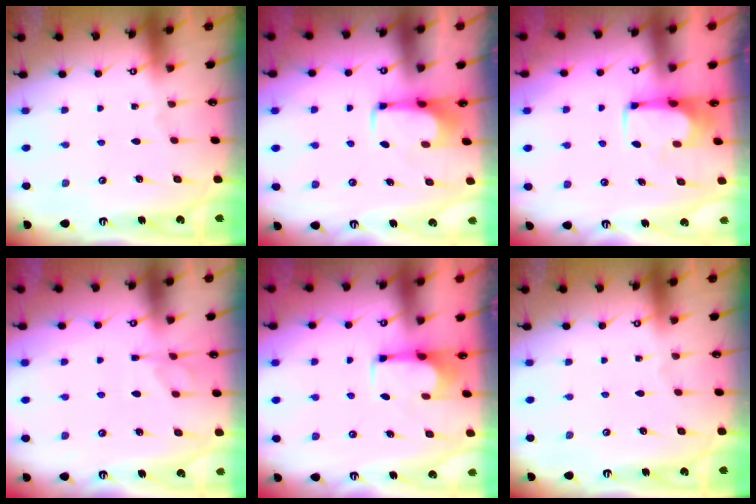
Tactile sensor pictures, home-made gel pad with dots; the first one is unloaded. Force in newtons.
{"total": 2.0, "press": 2.0, "slide": 0.2}
{"total": 0.0}
{"total": 1.3, "press": 0.5, "slide": 1.2}
{"total": 2.8, "press": 2.5, "slide": 1.1}
{"total": 0.0}